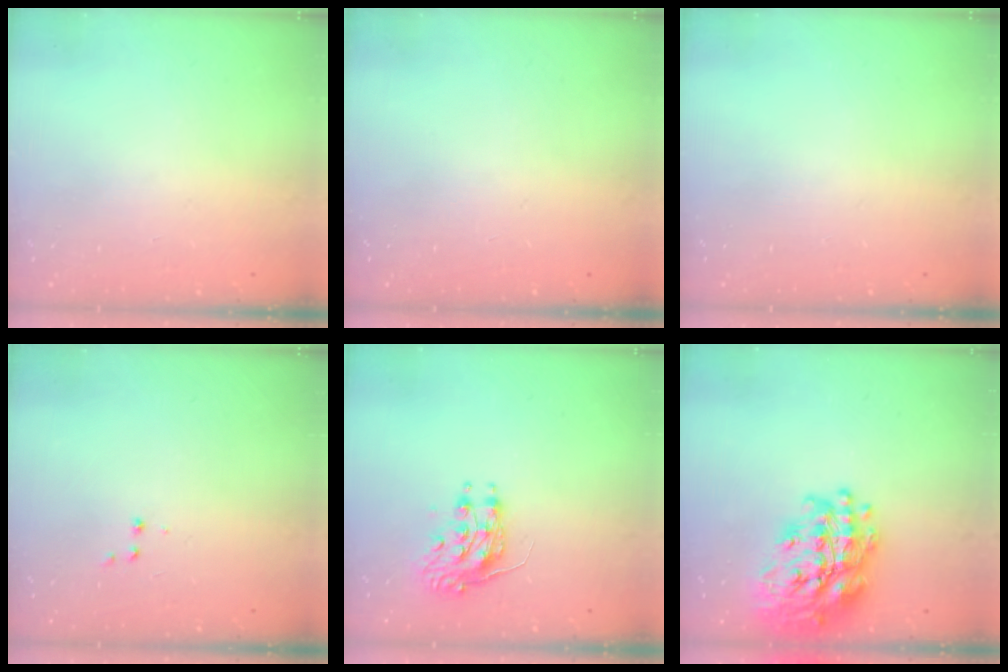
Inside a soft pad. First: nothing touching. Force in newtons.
{"total": 0.0}
{"total": 0.0}
{"total": 2.6, "press": 2.5, "slide": 0.6}
{"total": 8.2, "press": 8.2, "slide": 0.3}
{"total": 25.9, "press": 25.8, "slide": 2.3}